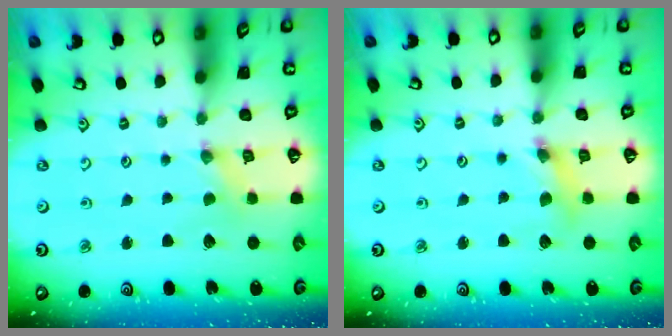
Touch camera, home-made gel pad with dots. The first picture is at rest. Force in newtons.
{"total": 6.0, "press": 5.9, "slide": 0.7}